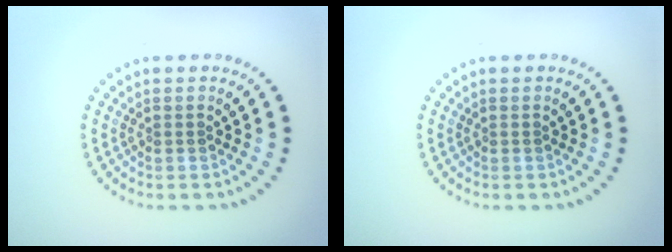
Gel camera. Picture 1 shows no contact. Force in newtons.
{"total": 0.0}